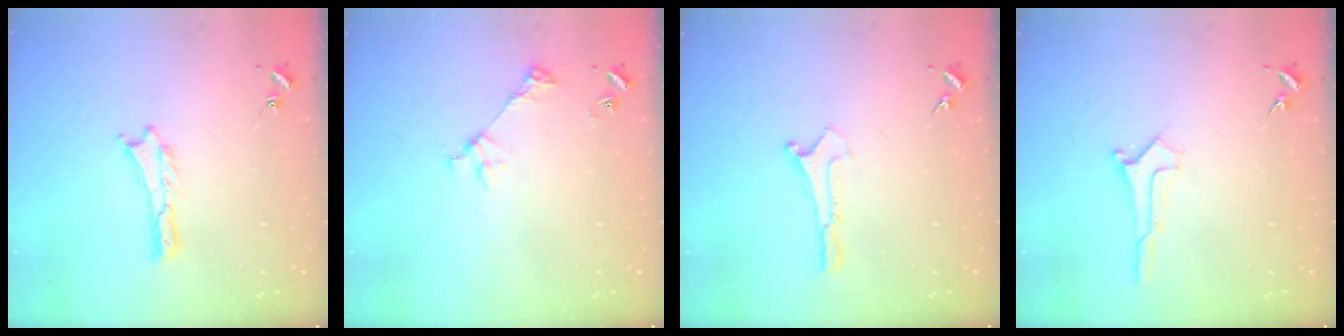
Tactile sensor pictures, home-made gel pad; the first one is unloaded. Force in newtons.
{"total": 3.6, "press": 3.6, "slide": 0.4}
{"total": 0.0}
{"total": 0.6, "press": 0.6, "slide": 0.1}